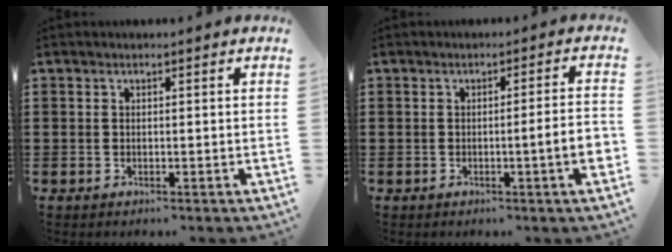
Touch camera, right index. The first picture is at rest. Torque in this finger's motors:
{"motor_torque": [1.06, -0.78, 0.23, 0.13]}